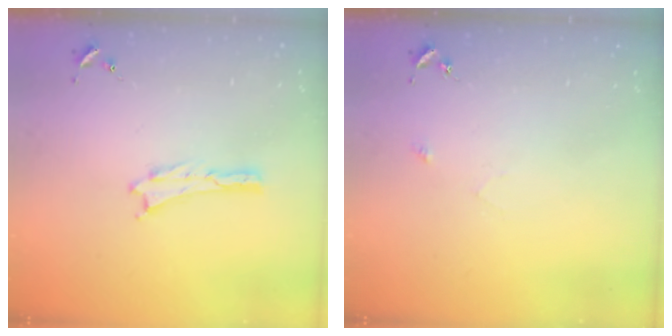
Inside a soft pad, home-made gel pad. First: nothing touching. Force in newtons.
{"total": 2.5, "press": 2.5, "slide": 0.2}